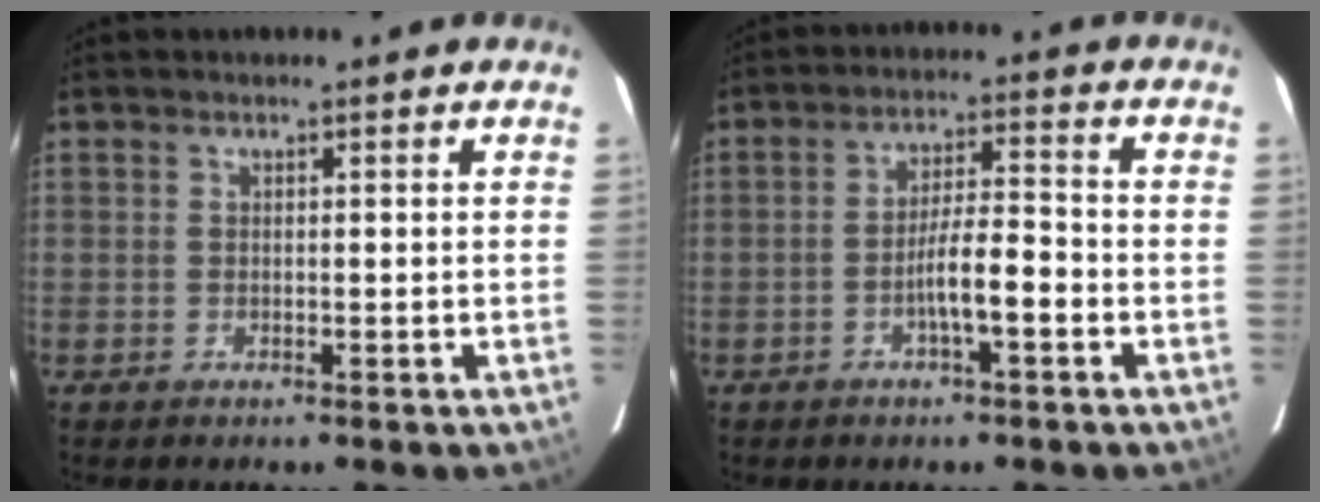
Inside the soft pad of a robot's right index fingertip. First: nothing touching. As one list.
[{"total": 6.2, "force": [-2.4, 0.8, 5.7], "torque": [-0.103, 0.011, -0.042]}]